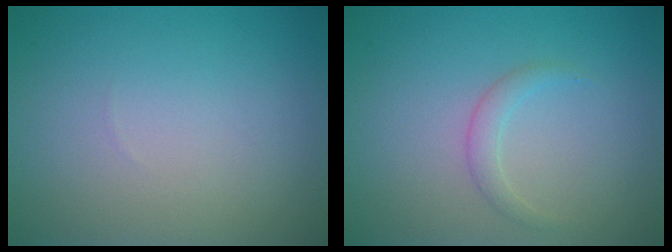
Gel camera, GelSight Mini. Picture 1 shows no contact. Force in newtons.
{"total": 1.2, "press": 1.2, "slide": 0.1}